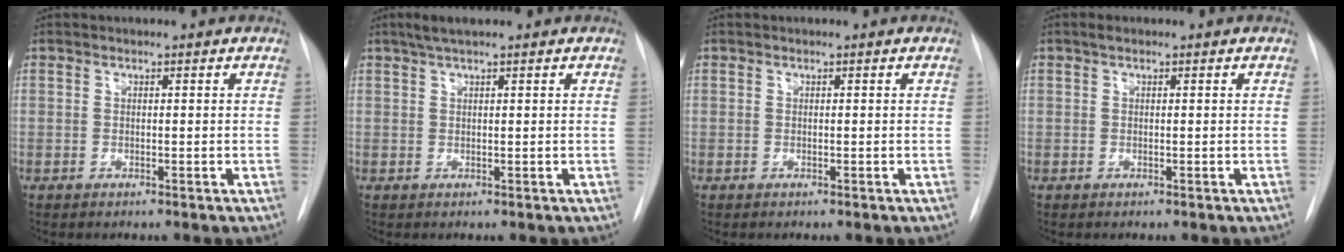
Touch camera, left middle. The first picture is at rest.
{"total": 2.6, "force": [1.9, 0.1, 1.8], "torque": [-0.040, 0.012, 0.037]}
{"total": 0.0}
{"total": 0.7, "force": [0.5, 0.3, 0.3], "torque": [-0.009, 0.010, 0.007]}